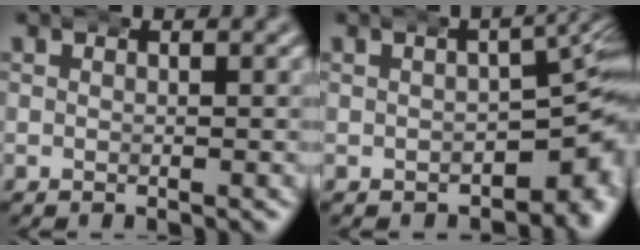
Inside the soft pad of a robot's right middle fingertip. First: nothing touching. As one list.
[{"total": 7.3, "force": [-0.5, 4.1, 6.0], "torque": [-0.043, 0.011, -0.011]}]